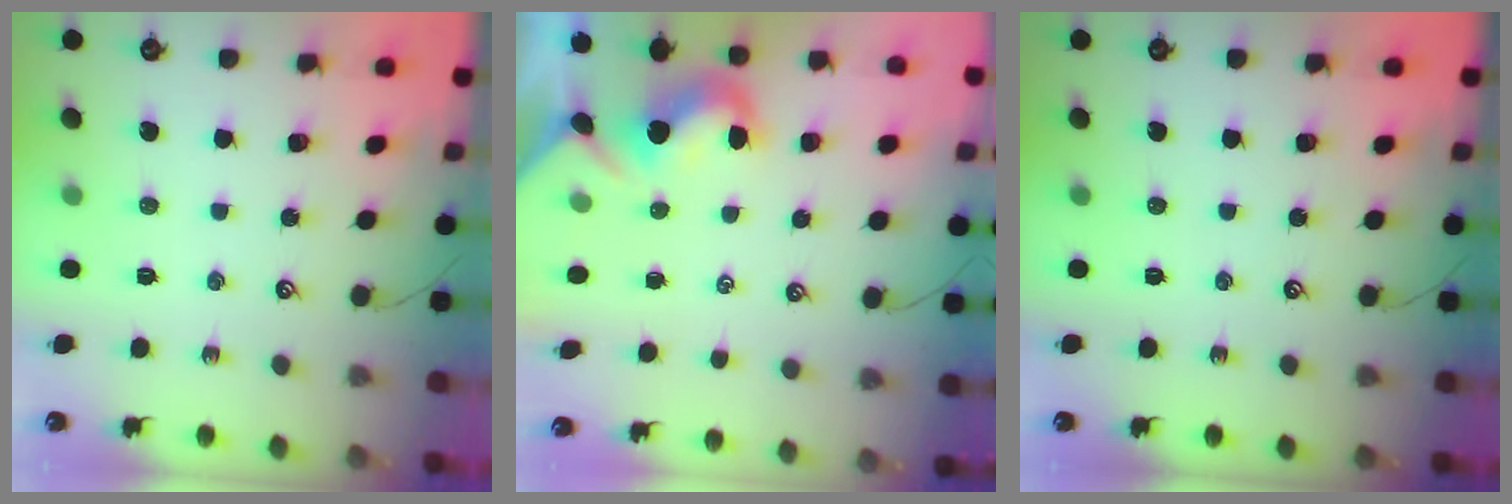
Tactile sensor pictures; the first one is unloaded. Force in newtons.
{"total": 1.9, "press": 1.8, "slide": 0.6}
{"total": 0.0}